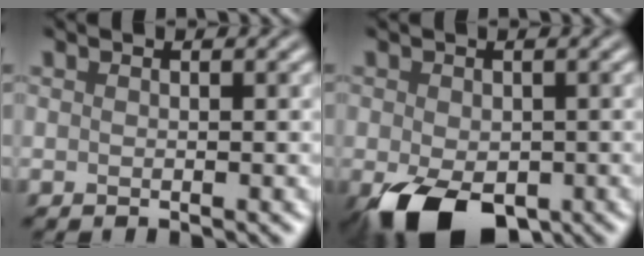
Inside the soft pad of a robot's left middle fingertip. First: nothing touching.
{"total": 9.2, "force": [-4.0, 5.6, 6.1], "torque": [-0.119, -0.038, -0.057]}